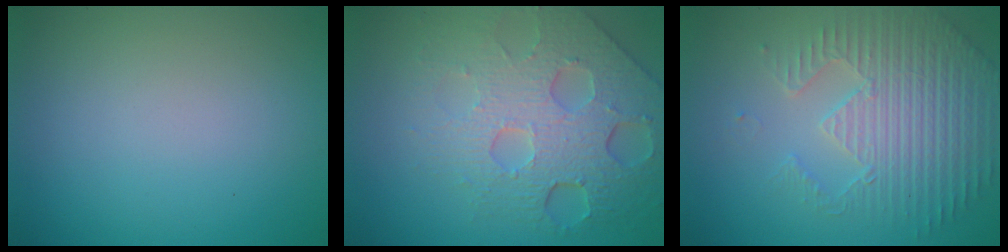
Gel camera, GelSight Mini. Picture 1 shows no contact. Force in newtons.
{"total": 8.3, "press": 5.5, "slide": 6.2}
{"total": 4.7, "press": 4.4, "slide": 1.6}